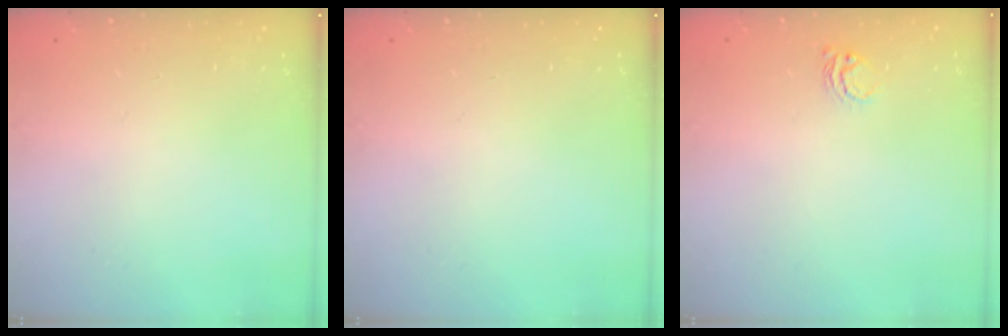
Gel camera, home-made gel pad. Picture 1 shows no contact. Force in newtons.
{"total": 0.0}
{"total": 5.1, "press": 5.1, "slide": 0.3}